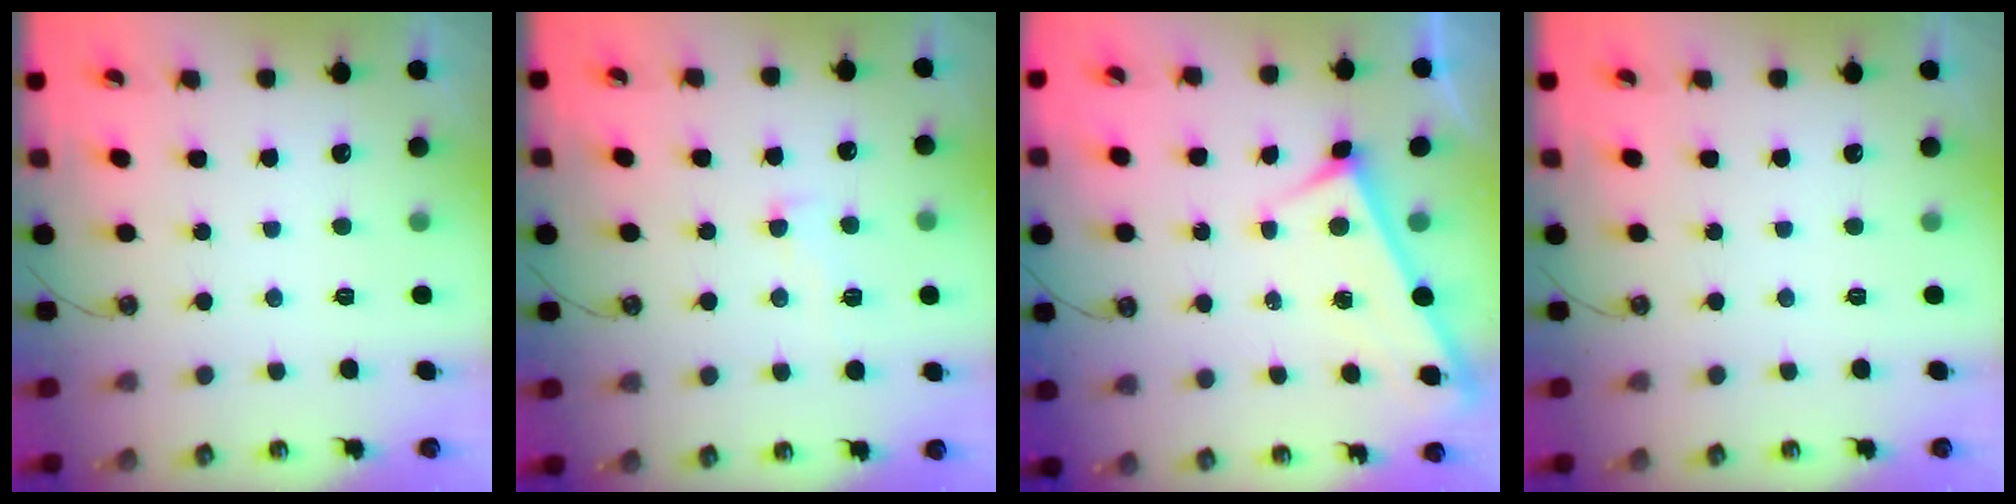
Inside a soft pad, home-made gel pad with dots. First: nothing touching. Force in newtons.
{"total": 1.8, "press": 1.8, "slide": 0.5}
{"total": 3.1, "press": 3.1, "slide": 0.2}
{"total": 0.0}